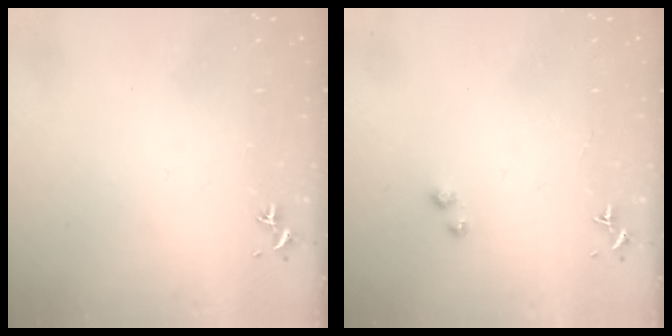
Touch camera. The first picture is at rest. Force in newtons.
{"total": 1.7, "press": 1.6, "slide": 0.1}